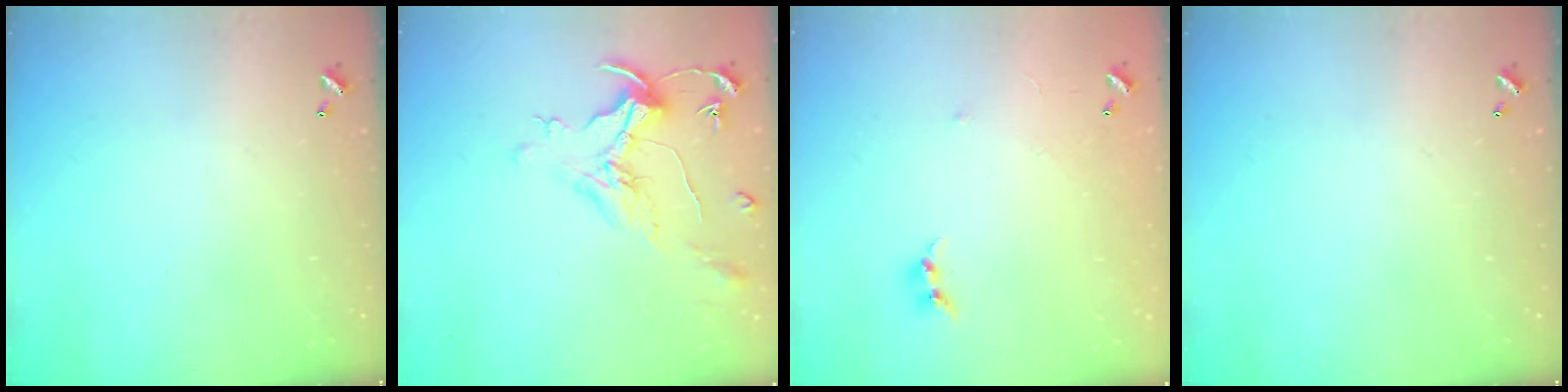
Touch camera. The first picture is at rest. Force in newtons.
{"total": 1.6, "press": 1.4, "slide": 0.7}
{"total": 6.6, "press": 6.6, "slide": 0.8}
{"total": 0.0}